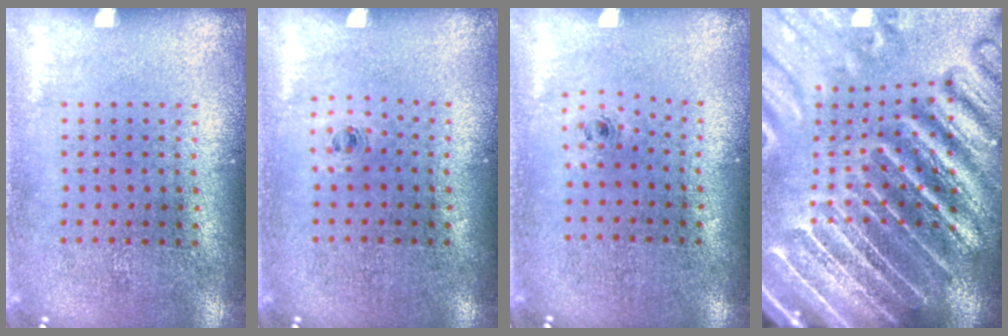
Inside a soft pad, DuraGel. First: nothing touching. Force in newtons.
{"total": 0.5, "press": 0.3, "slide": 0.5}
{"total": 0.5, "press": 0.2, "slide": 0.5}
{"total": 5.5, "press": 4.8, "slide": 2.7}